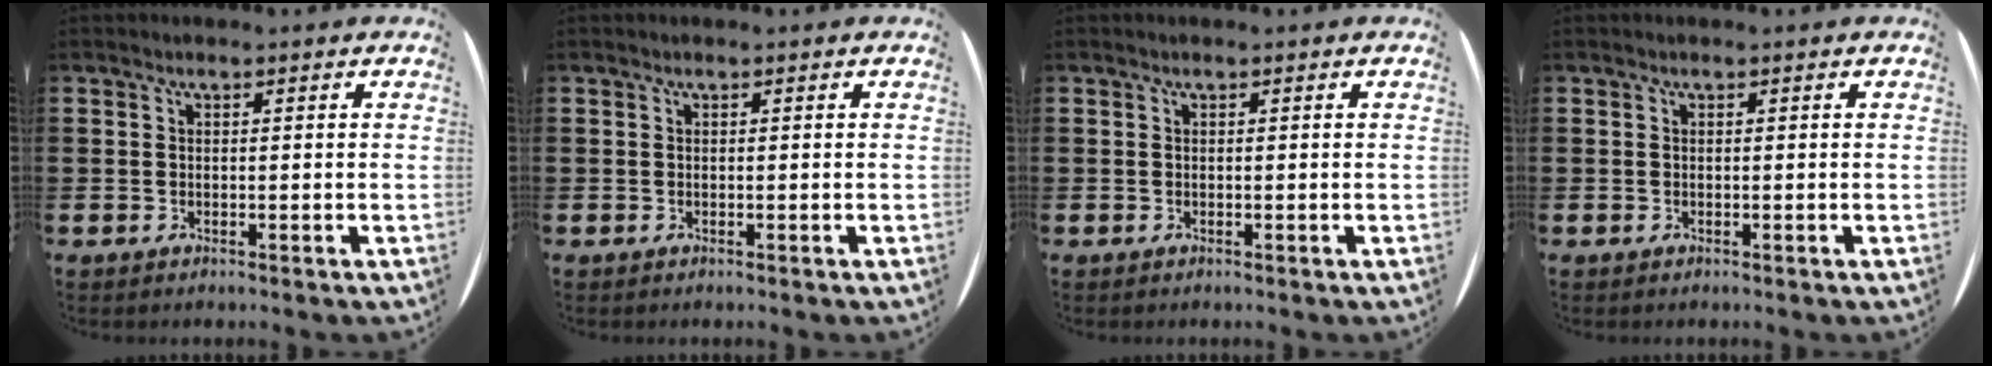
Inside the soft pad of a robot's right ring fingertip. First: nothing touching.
{"total": 0.0}
{"total": 0.0}
{"total": 0.0}